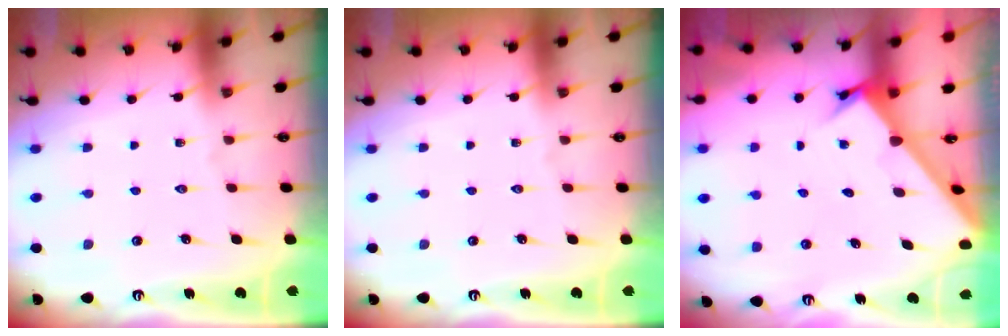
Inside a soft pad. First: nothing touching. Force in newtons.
{"total": 0.0}
{"total": 1.8, "press": 1.8, "slide": 0.2}